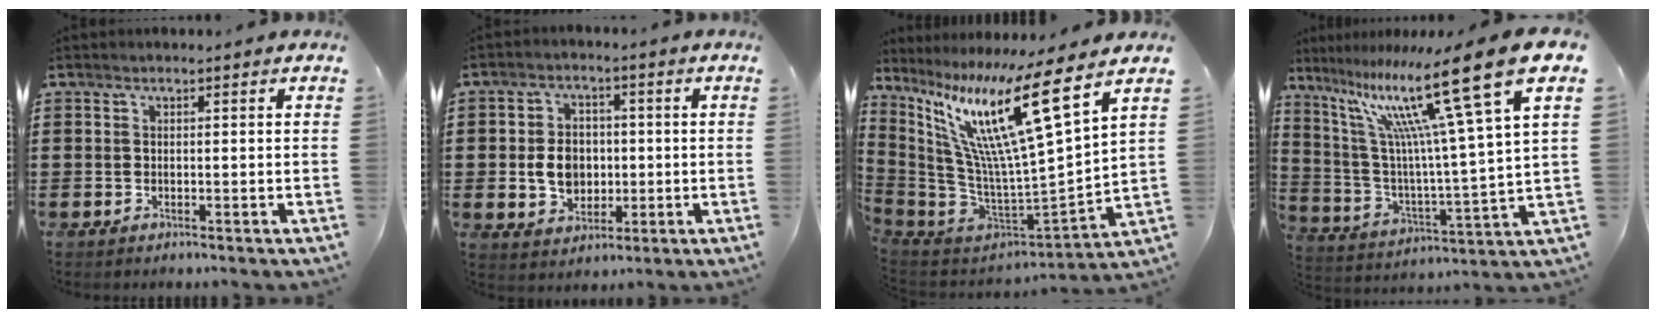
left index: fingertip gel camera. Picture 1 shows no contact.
{"total": 6.3, "force": [-0.4, 5.0, 3.8], "torque": [-0.082, 0.007, -0.011]}
{"total": 15.3, "force": [8.7, 0.4, 12.6], "torque": [-0.281, -0.068, 0.130]}
{"total": 19.1, "force": [11.1, 2.2, 15.4], "torque": [-0.295, -0.065, 0.171]}